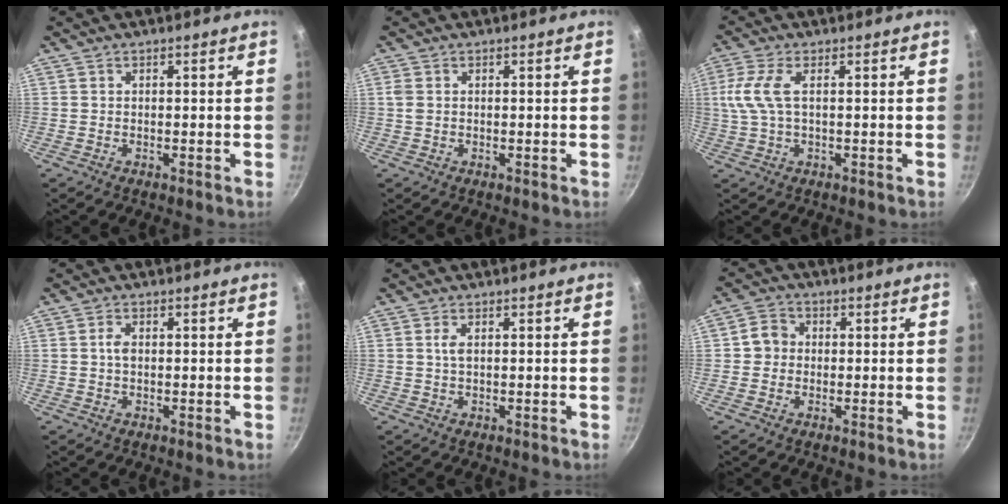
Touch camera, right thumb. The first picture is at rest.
{"total": 1.4, "force": [0.2, 1.0, 0.9], "torque": [-0.017, 0.002, 0.003]}
{"total": 6.5, "force": [0.5, 2.2, 6.0], "torque": [-0.148, 0.010, 0.010]}
{"total": 1.9, "force": [0.1, 1.2, 1.5], "torque": [-0.025, 0.005, 0.001]}
{"total": 1.7, "force": [0.4, 0.7, 1.5], "torque": [-0.029, 0.000, 0.009]}
{"total": 4.3, "force": [0.0, 3.9, 1.7], "torque": [-0.008, 0.009, -0.012]}